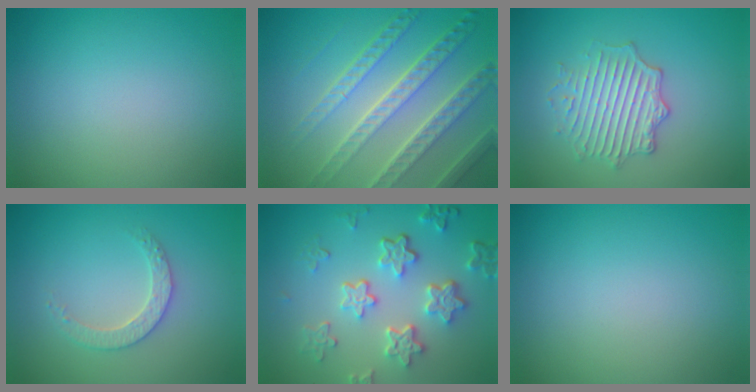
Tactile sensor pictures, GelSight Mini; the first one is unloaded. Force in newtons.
{"total": 7.9, "press": 5.4, "slide": 5.8}
{"total": 3.9, "press": 3.5, "slide": 1.6}
{"total": 2.5, "press": 2.4, "slide": 0.7}
{"total": 5.4, "press": 4.2, "slide": 3.4}
{"total": 0.0}